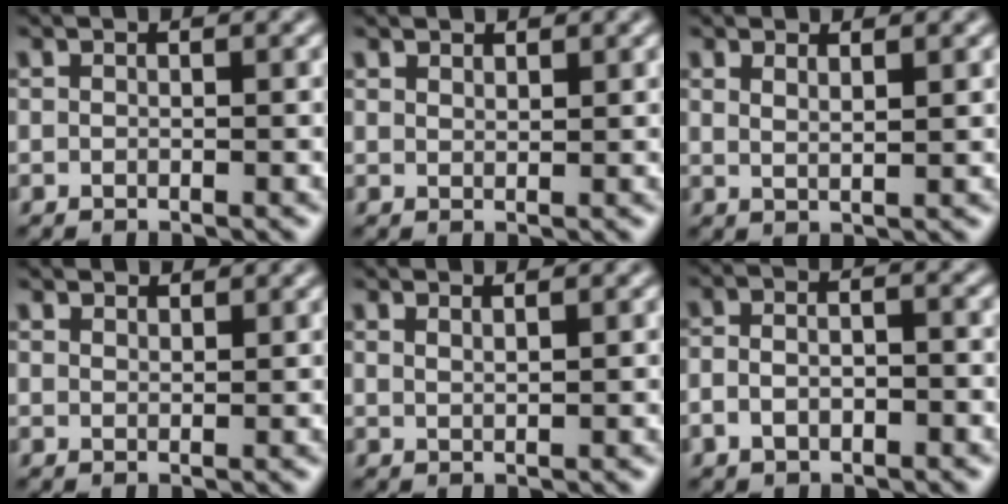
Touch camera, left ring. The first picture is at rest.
{"total": 1.2, "force": [1.1, 0.2, 0.2], "torque": [-0.004, -0.001, 0.020]}
{"total": 1.5, "force": [1.0, 0.5, 1.0], "torque": [-0.014, -0.003, 0.016]}
{"total": 1.6, "force": [1.5, 0.4, 0.3], "torque": [-0.009, 0.000, 0.022]}
{"total": 0.9, "force": [0.7, 0.3, 0.6], "torque": [-0.005, -0.002, 0.010]}
{"total": 3.4, "force": [-1.2, 1.9, 2.5], "torque": [-0.042, -0.002, -0.020]}